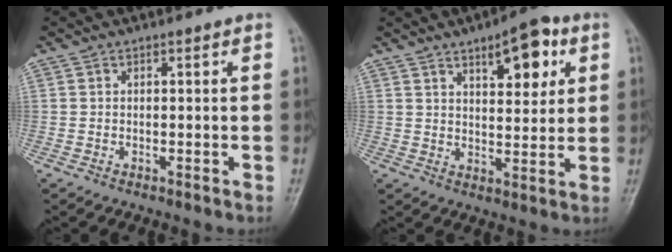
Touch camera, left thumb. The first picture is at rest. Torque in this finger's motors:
{"motor_torque": [-0.02, 0.33, -0.01, -0.12, 0.11]}